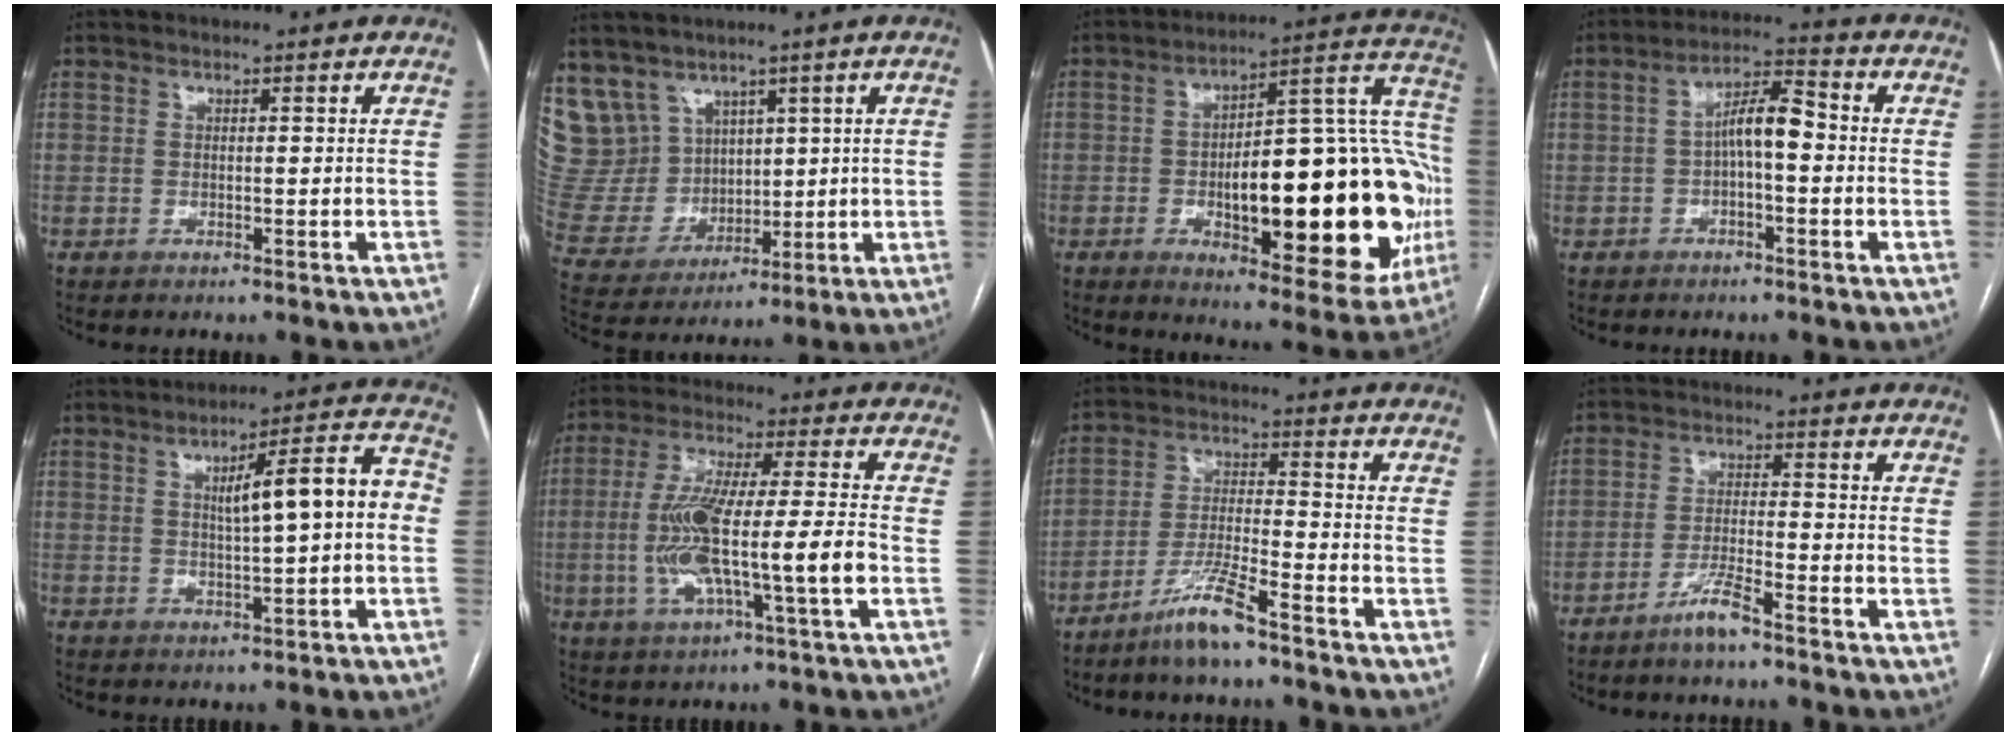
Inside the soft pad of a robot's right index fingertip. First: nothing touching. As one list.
[{"total": 11.4, "force": [7.1, 8.7, 1.8], "torque": [-0.060, 0.049, 0.169]}, {"total": 31.3, "force": [-5.1, 9.3, 29.5], "torque": [-0.336, 0.031, -0.057]}, {"total": 6.3, "force": [-0.5, 1.8, 6.0], "torque": [-0.107, 0.026, -0.011]}, {"total": 10.0, "force": [0.4, 1.5, 9.9], "torque": [-0.136, 0.031, 0.007]}, {"total": 14.6, "force": [-2.9, 1.0, 14.3], "torque": [-0.281, 0.007, -0.050]}, {"total": 7.5, "force": [-5.7, 0.1, 4.8], "torque": [-0.100, -0.015, -0.114]}, {"total": 4.6, "force": [-3.6, 0.0, 2.9], "torque": [-0.058, -0.007, -0.072]}]